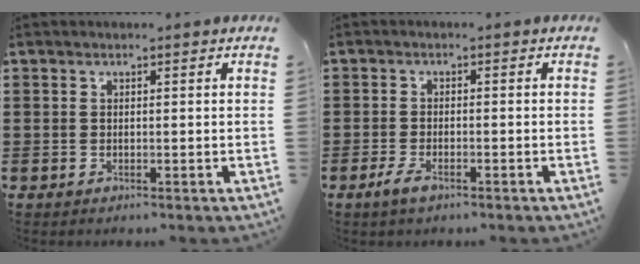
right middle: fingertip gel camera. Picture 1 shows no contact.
{"total": 2.5, "force": [-1.5, 0.7, 1.9], "torque": [-0.047, -0.005, -0.031]}